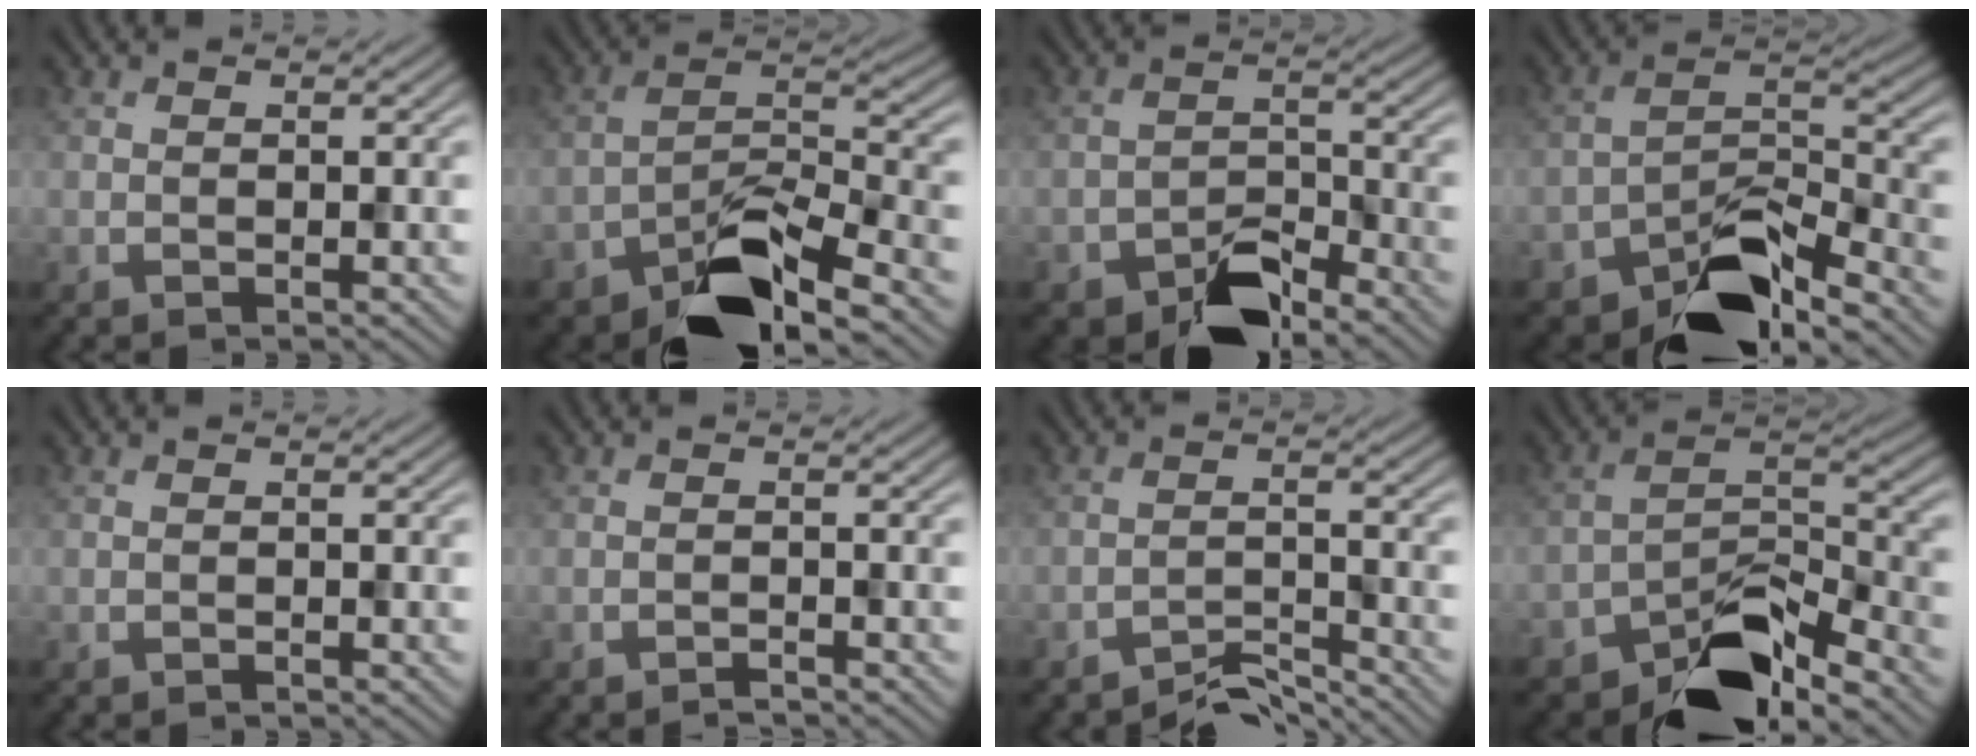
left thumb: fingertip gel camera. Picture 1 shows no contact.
{"total": 9.6, "force": [-6.3, 3.8, 6.2], "torque": [-0.096, 0.002, -0.123]}
{"total": 6.7, "force": [-5.0, 2.9, 3.5], "torque": [-0.054, 0.000, -0.095]}
{"total": 9.9, "force": [-7.1, 4.1, 5.6], "torque": [-0.076, 0.003, -0.140]}
{"total": 0.0}
{"total": 0.8, "force": [-0.7, 0.0, 0.3], "torque": [-0.005, 0.003, -0.018]}
{"total": 4.0, "force": [-3.8, 0.4, 1.3], "torque": [-0.021, 0.003, -0.072]}
{"total": 9.8, "force": [-7.1, 4.0, 5.4], "torque": [-0.071, 0.004, -0.141]}